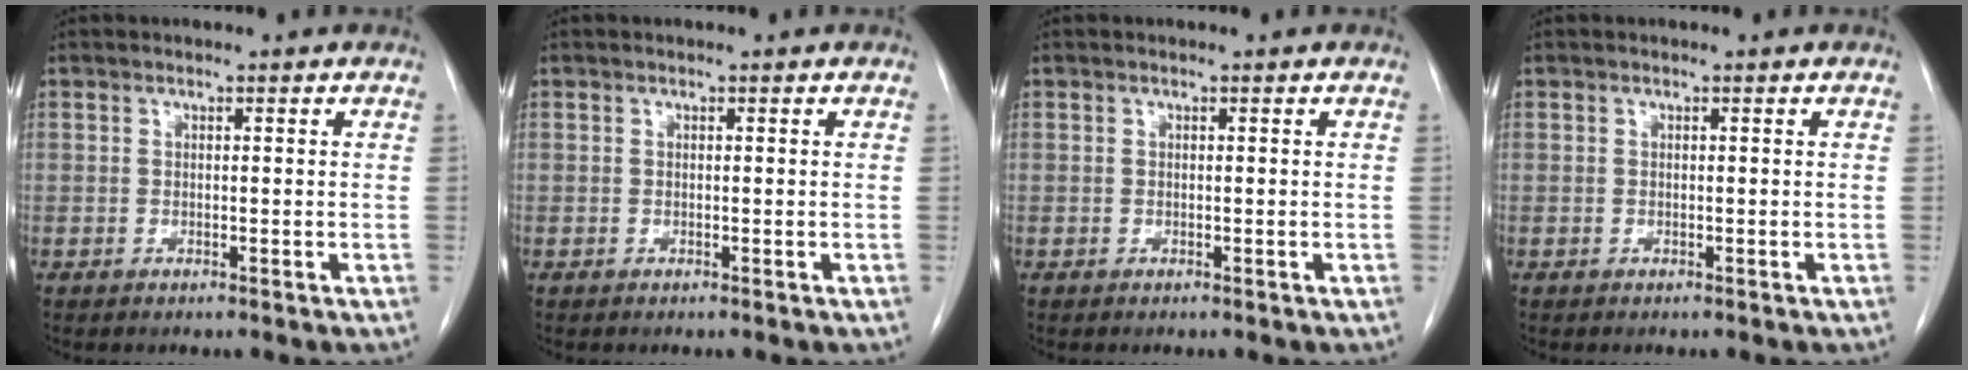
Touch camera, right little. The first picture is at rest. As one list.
[{"total": 0.0}, {"total": 0.0}, {"total": 0.0}]